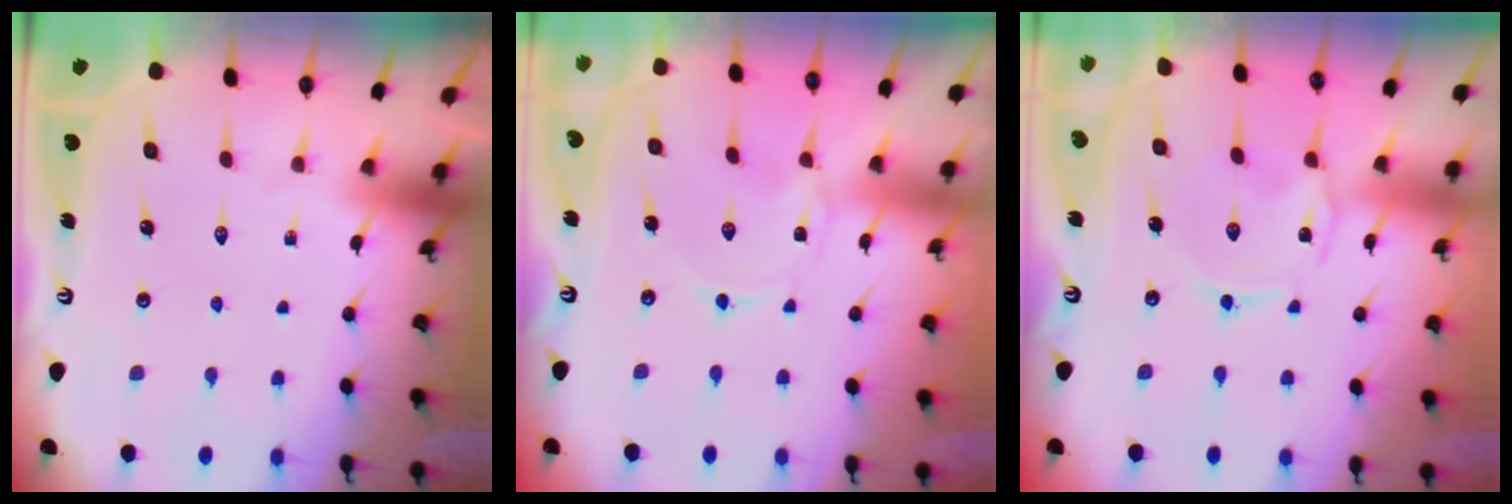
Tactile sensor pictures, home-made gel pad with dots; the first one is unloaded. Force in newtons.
{"total": 0.0}
{"total": 1.4, "press": 1.3, "slide": 0.5}